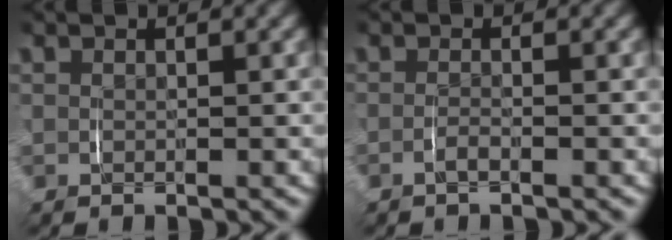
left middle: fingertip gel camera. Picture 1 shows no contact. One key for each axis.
{"total": 1.0, "fx": -0.9, "fy": -0.2, "fz": 0.4, "tx": -0.010, "ty": -0.003, "tz": -0.017}